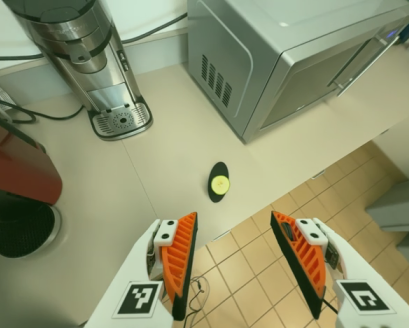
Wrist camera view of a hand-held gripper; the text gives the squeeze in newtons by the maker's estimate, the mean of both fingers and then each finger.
{"total": 0.0}